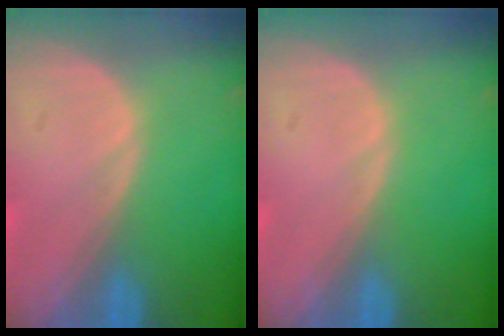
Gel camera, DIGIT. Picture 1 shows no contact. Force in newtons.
{"total": 0.0}